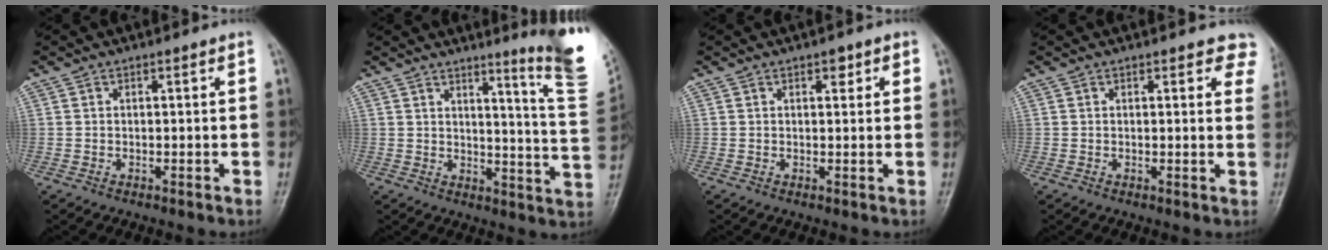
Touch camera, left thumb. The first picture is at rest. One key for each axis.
{"total": 13.6, "fx": 9.2, "fy": -0.1, "fz": 10.1, "tx": -0.122, "ty": -0.087, "tz": 0.112}
{"total": 1.8, "fx": 0.9, "fy": 1.0, "fz": 1.1, "tx": -0.004, "ty": -0.002, "tz": 0.010}
{"total": 5.1, "fx": 3.8, "fy": 2.2, "fz": 2.6, "tx": 0.008, "ty": -0.010, "tz": 0.028}